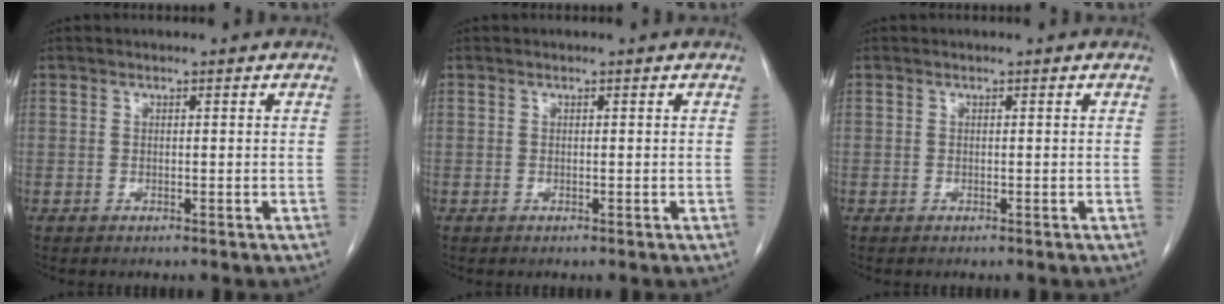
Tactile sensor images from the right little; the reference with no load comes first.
{"total": 0.0}
{"total": 0.0}